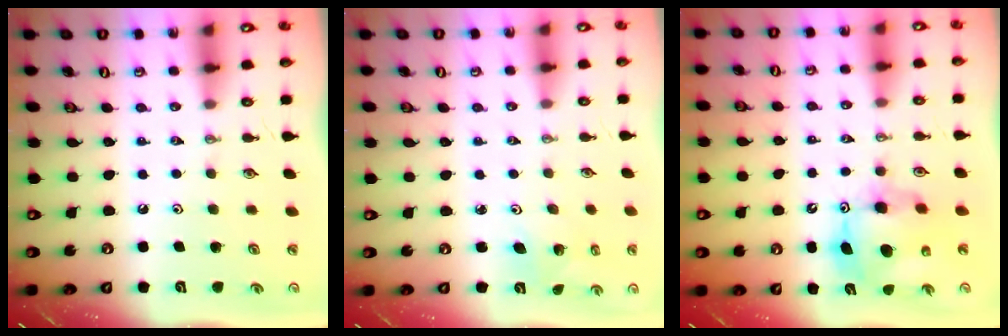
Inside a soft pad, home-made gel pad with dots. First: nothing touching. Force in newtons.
{"total": 2.7, "press": 2.7, "slide": 0.3}
{"total": 11.7, "press": 11.6, "slide": 1.0}